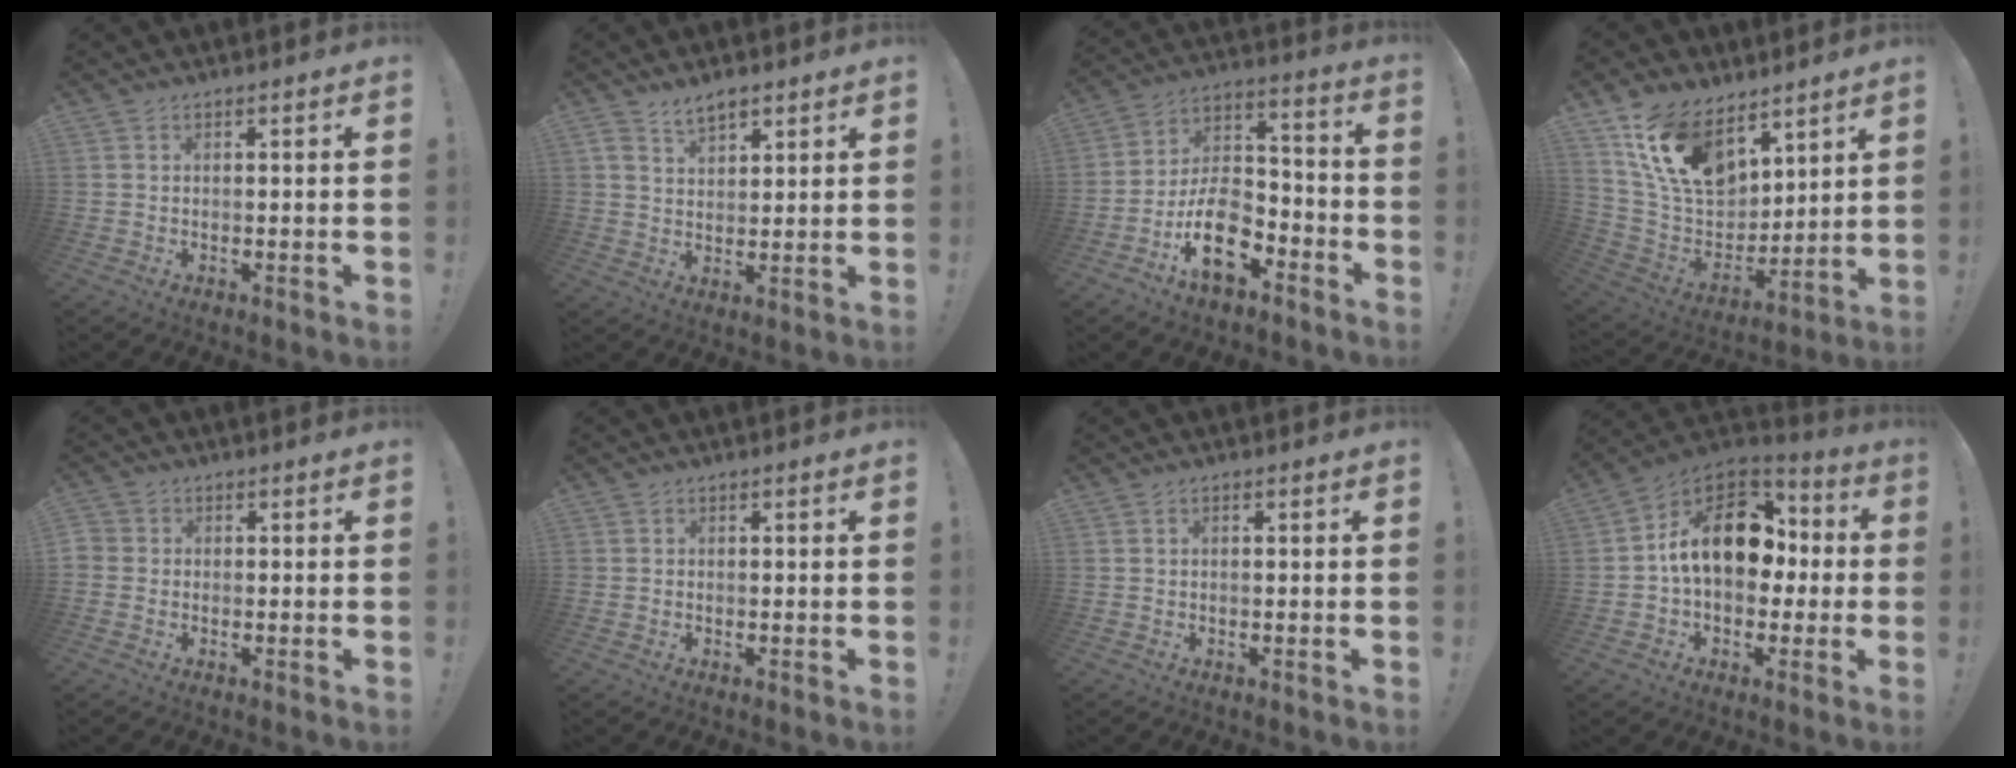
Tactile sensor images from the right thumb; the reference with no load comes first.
{"total": 5.6, "force": [4.0, 2.9, 2.5], "torque": [-0.039, -0.018, 0.074]}
{"total": 16.9, "force": [-8.3, 11.9, 8.8], "torque": [-0.128, 0.052, -0.130]}
{"total": 17.6, "force": [10.6, 10.3, 9.6], "torque": [-0.172, -0.061, 0.203]}
{"total": 2.6, "force": [-0.9, 2.2, 1.0], "torque": [-0.024, 0.006, -0.019]}
{"total": 1.2, "force": [-0.2, 1.2, 0.1], "torque": [-0.002, 0.003, -0.004]}
{"total": 0.7, "force": [-0.4, 0.4, 0.4], "torque": [-0.007, 0.002, -0.007]}
{"total": 19.0, "force": [3.2, 12.9, 13.6], "torque": [-0.208, 0.009, 0.063]}